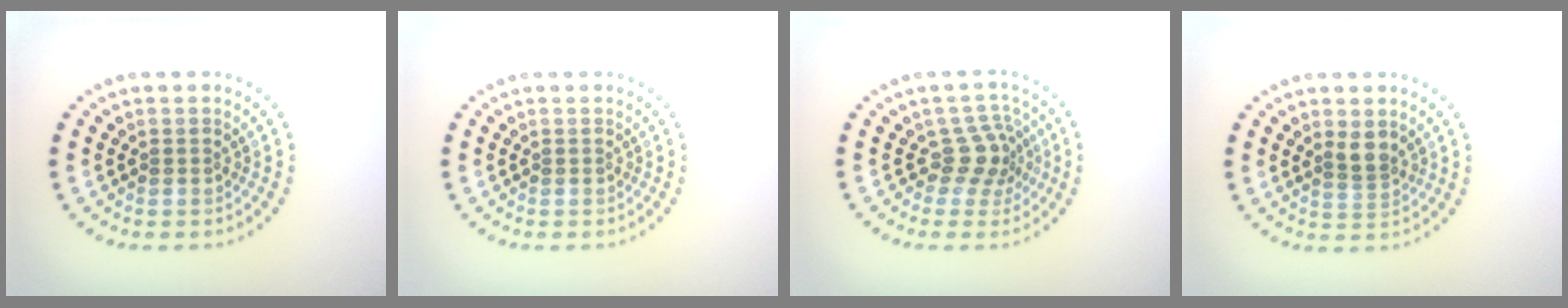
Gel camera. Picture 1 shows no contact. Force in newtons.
{"total": 0.0}
{"total": 2.8, "press": 2.1, "slide": 1.9}
{"total": 1.9, "press": 1.6, "slide": 1.0}